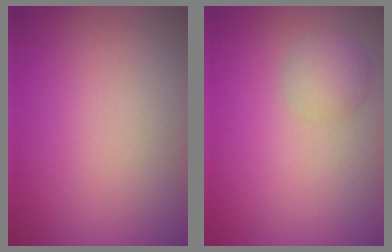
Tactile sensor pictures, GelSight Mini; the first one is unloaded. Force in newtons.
{"total": 2.2, "press": 2.2, "slide": 0.0}